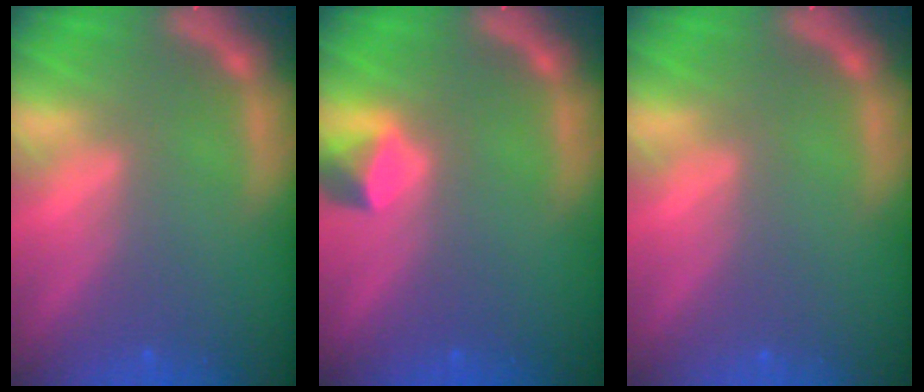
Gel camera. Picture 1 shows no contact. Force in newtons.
{"total": 1.9}
{"total": 0.0}